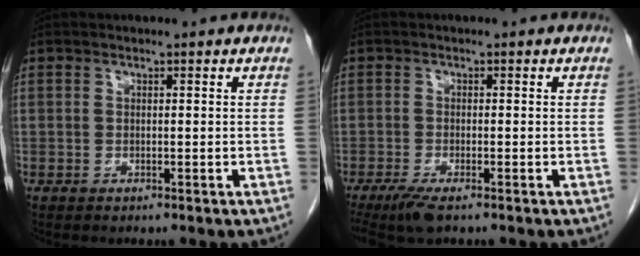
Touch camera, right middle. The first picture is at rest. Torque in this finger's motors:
{"motor_torque": [0.63, -0.41, 0.03, 0.03]}